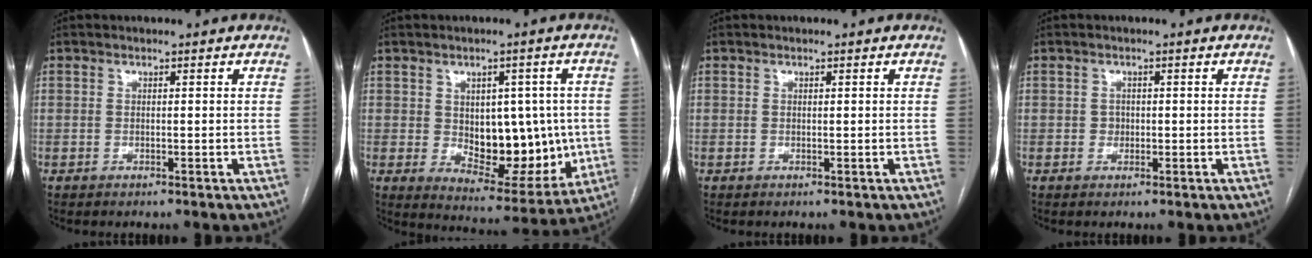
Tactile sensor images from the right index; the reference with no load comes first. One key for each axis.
{"total": 14.0, "fx": -0.3, "fy": 7.8, "fz": 11.7, "tx": -0.153, "ty": 0.003, "tz": 0.020}
{"total": 0.0}
{"total": 1.2, "fx": -0.1, "fy": 1.1, "fz": 0.4, "tx": -0.004, "ty": 0.003, "tz": 0.000}